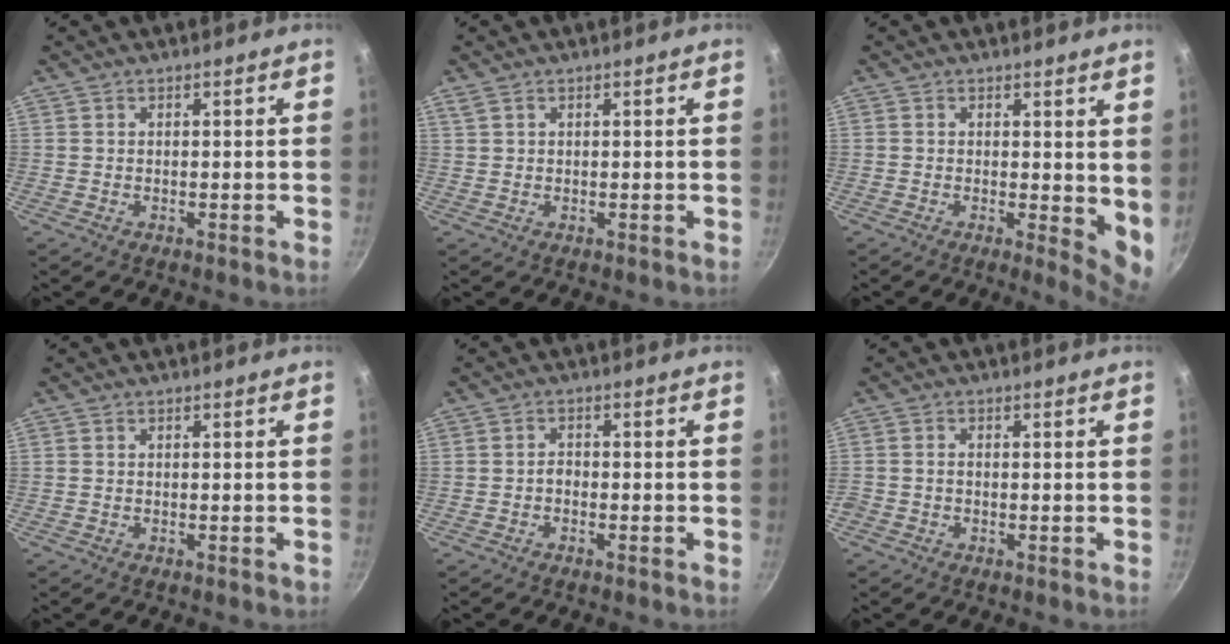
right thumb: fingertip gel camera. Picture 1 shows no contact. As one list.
[{"total": 1.3, "force": [0.8, 0.8, 0.7], "torque": [-0.014, 0.003, 0.018]}, {"total": 5.9, "force": [0.7, 2.3, 5.3], "torque": [-0.062, -0.019, 0.006]}, {"total": 0.0}, {"total": 1.5, "force": [-0.9, 0.7, 1.0], "torque": [-0.018, 0.011, -0.021]}, {"total": 1.2, "force": [-0.6, 0.8, 0.6], "torque": [-0.017, 0.006, -0.015]}]